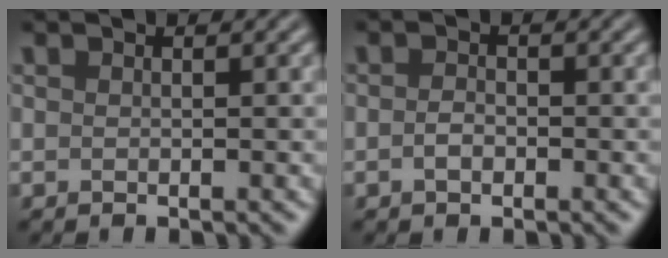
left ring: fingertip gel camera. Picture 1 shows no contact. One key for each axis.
{"total": 1.2, "fx": -0.4, "fy": 0.8, "fz": 0.8, "tx": -0.016, "ty": 0.003, "tz": -0.010}